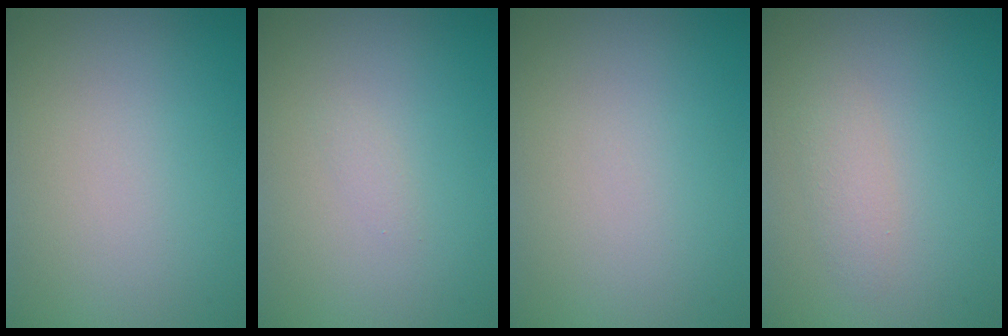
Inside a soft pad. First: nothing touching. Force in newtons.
{"total": 0.5, "press": 0.5, "slide": 0.0}
{"total": 0.0}
{"total": 1.5, "press": 1.5, "slide": 0.1}